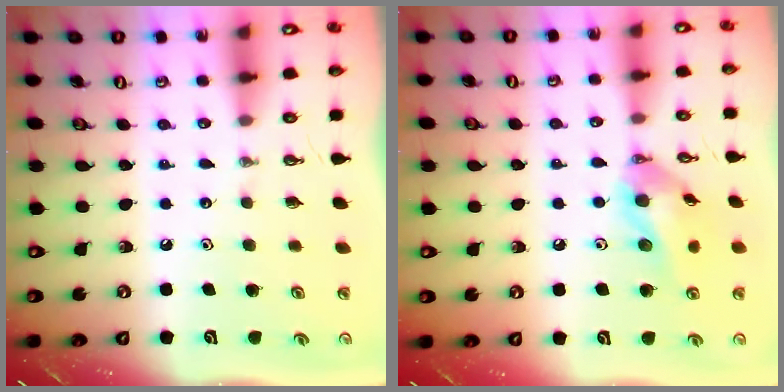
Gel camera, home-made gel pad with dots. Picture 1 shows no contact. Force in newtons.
{"total": 12.7, "press": 12.6, "slide": 2.1}